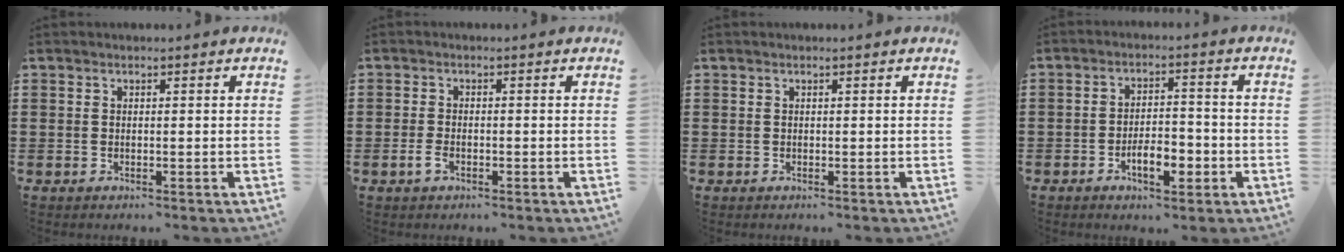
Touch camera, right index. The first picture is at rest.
{"total": 1.8, "force": [-0.8, 0.9, 1.3], "torque": [-0.032, -0.002, -0.018]}
{"total": 0.0}
{"total": 6.0, "force": [-2.7, 2.6, 4.8], "torque": [-0.085, 0.008, -0.049]}